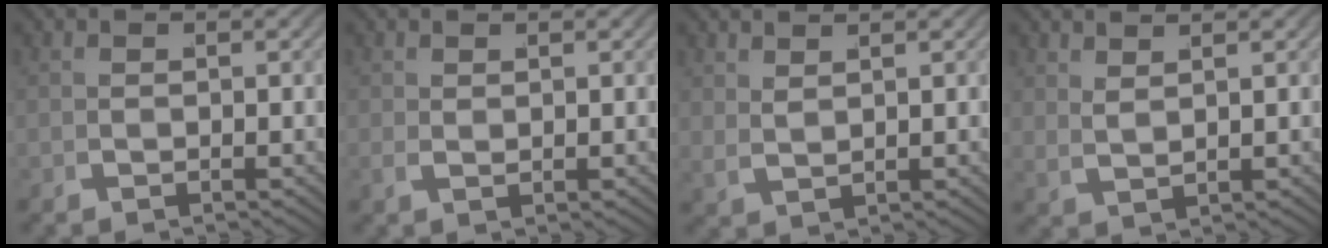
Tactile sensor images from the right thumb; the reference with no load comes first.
{"total": 0.7, "force": [0.5, -0.4, 0.3], "torque": [0.002, 0.004, 0.009]}
{"total": 1.2, "force": [1.0, -0.3, 0.5], "torque": [-0.006, 0.011, 0.017]}
{"total": 1.4, "force": [1.2, -0.4, 0.6], "torque": [-0.005, 0.012, 0.020]}